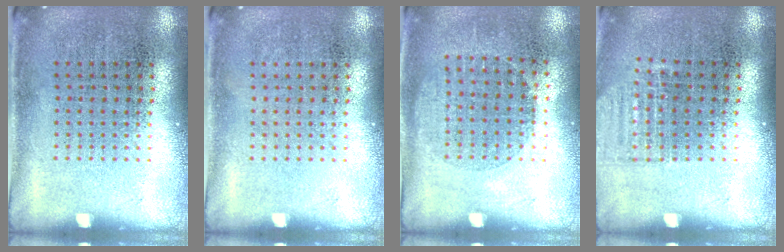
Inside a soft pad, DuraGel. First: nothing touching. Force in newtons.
{"total": 0.0}
{"total": 0.9, "press": 0.8, "slide": 0.4}
{"total": 0.9, "press": 0.9, "slide": 0.1}